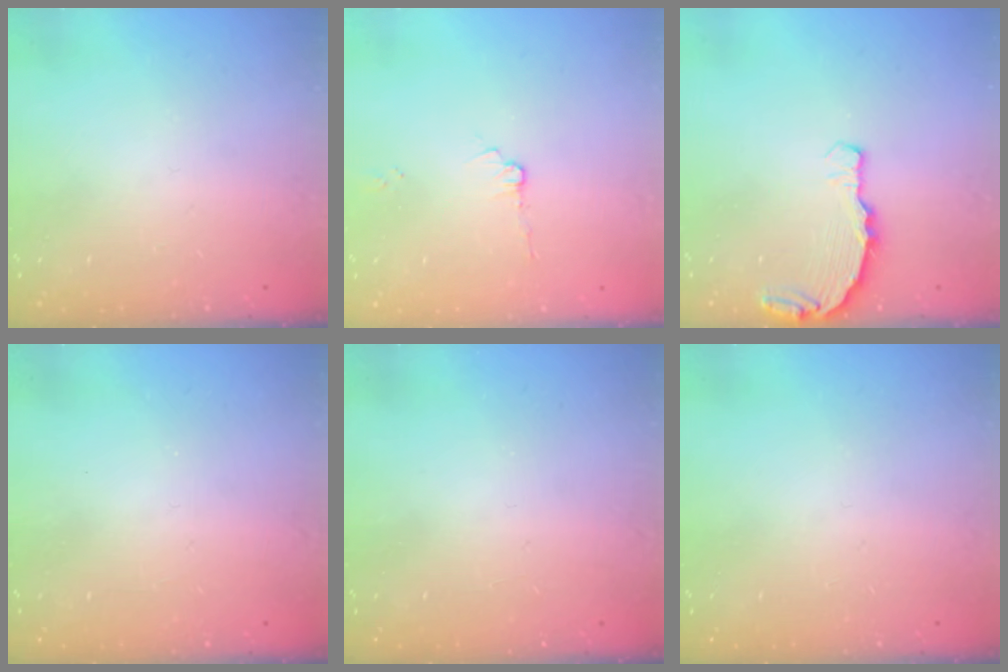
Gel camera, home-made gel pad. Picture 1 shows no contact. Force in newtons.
{"total": 3.6, "press": 3.5, "slide": 0.4}
{"total": 4.8, "press": 4.8, "slide": 0.1}
{"total": 0.0}
{"total": 0.0}
{"total": 0.0}